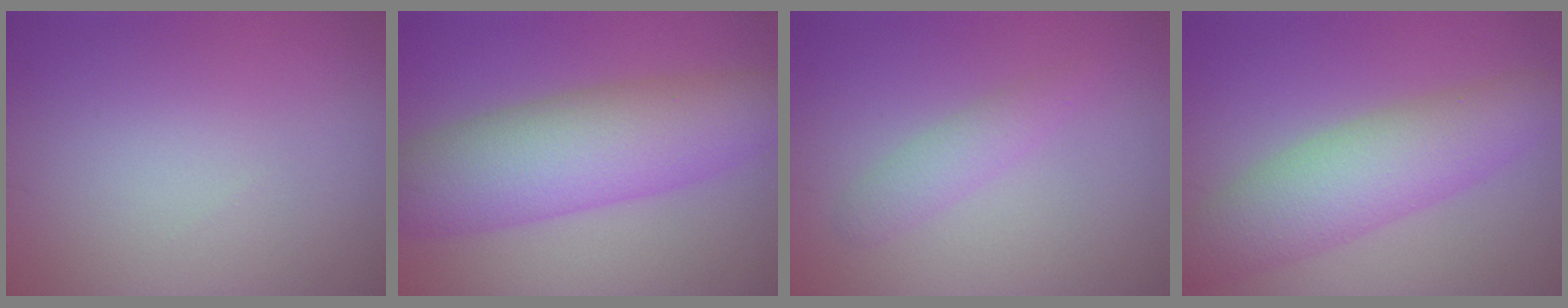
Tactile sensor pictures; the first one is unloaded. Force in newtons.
{"total": 8.3, "press": 8.2, "slide": 0.4}
{"total": 1.7, "press": 1.7, "slide": 0.1}
{"total": 6.0, "press": 6.0, "slide": 0.1}